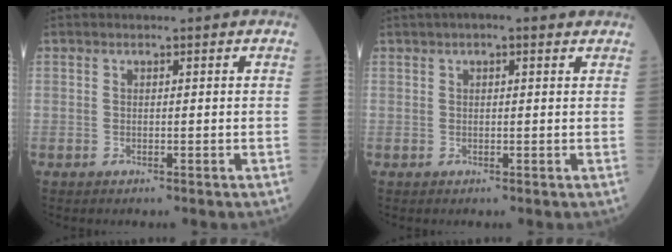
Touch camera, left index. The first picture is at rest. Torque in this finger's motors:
{"motor_torque": [0.63, -0.59, 0.04, 0.05]}